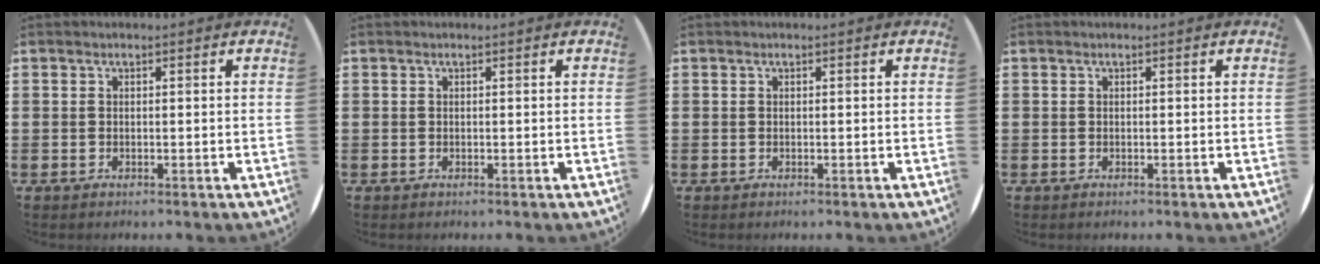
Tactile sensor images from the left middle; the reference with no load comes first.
{"total": 0.0}
{"total": 0.0}
{"total": 0.0}